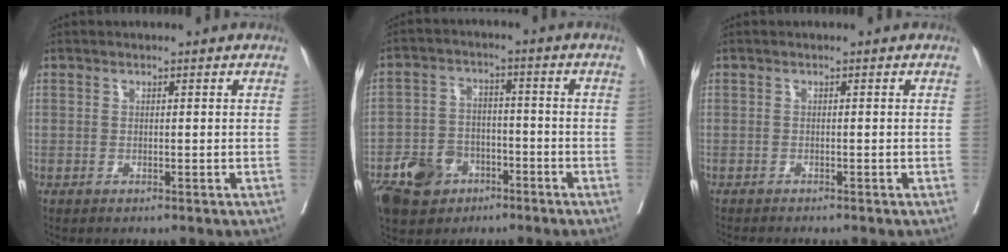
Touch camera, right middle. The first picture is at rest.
{"total": 9.8, "force": [-5.6, 6.9, 4.0], "torque": [-0.086, 0.007, -0.092]}
{"total": 2.9, "force": [-2.7, 0.0, 1.2], "torque": [-0.015, -0.005, -0.039]}